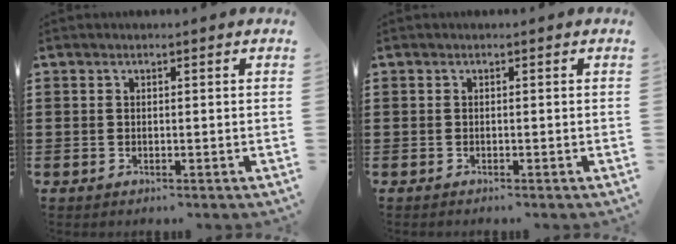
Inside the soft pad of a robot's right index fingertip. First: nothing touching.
{"total": 0.0}